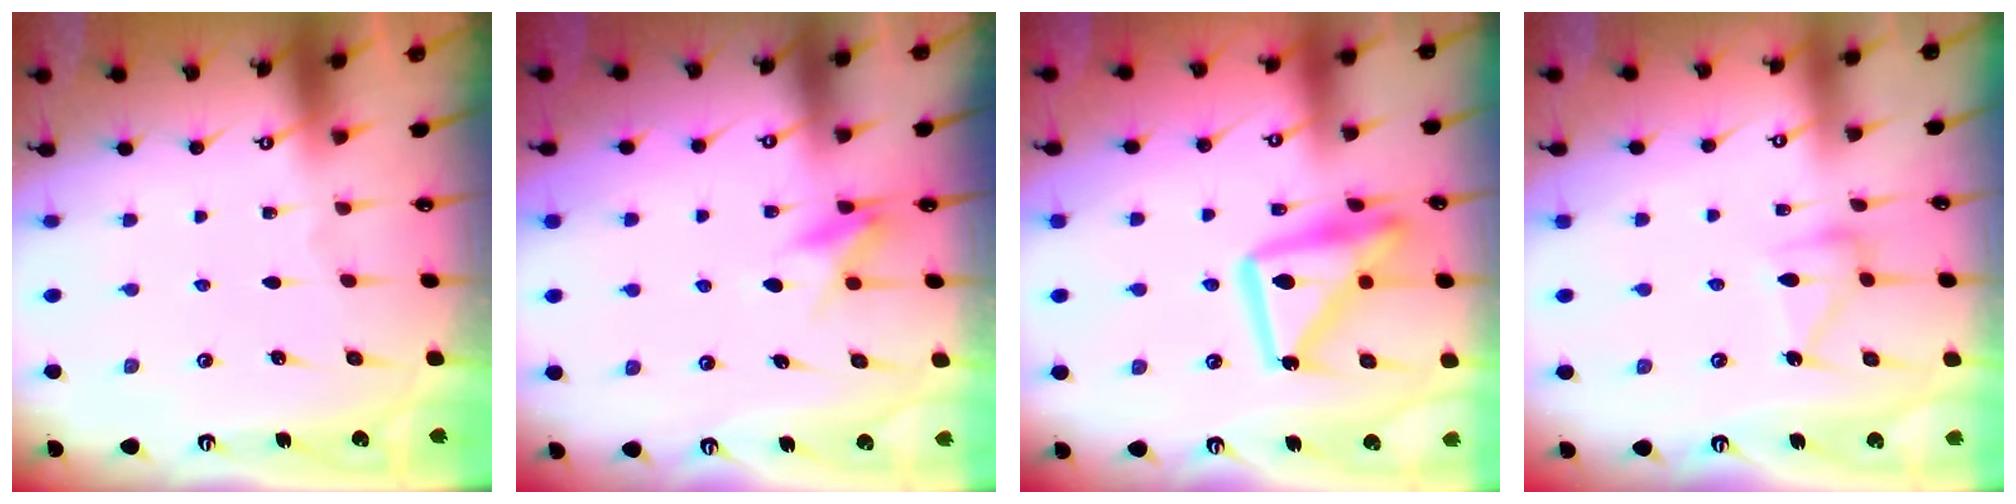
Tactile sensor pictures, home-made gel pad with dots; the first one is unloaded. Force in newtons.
{"total": 7.4, "press": 7.3, "slide": 1.1}
{"total": 17.1, "press": 17.1, "slide": 1.5}
{"total": 11.3, "press": 11.3, "slide": 0.5}